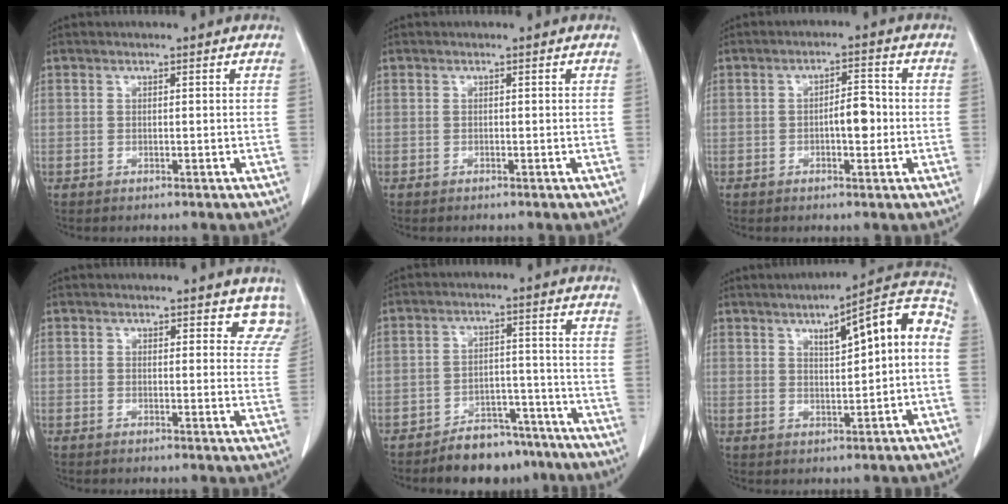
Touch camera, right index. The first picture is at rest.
{"total": 0.0}
{"total": 4.1, "force": [-0.8, 1.5, 3.7], "torque": [-0.055, 0.006, -0.012]}
{"total": 5.3, "force": [4.6, 2.4, 1.2], "torque": [0.020, -0.016, 0.030]}
{"total": 8.9, "force": [-7.3, 4.4, 2.4], "torque": [-0.012, 0.028, -0.112]}
{"total": 11.0, "force": [2.0, 2.2, 10.6], "torque": [-0.139, 0.036, 0.023]}